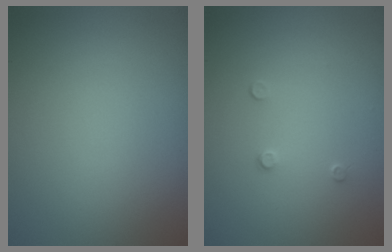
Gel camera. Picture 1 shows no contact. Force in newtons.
{"total": 0.8, "press": 0.4, "slide": 0.6}